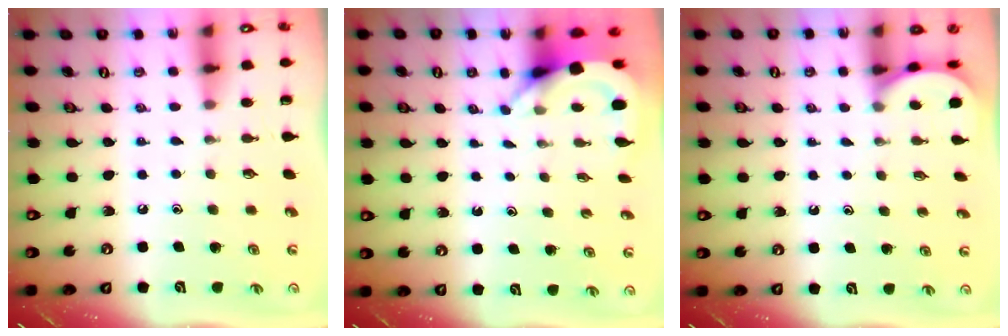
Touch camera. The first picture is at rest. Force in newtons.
{"total": 3.9, "press": 3.9, "slide": 0.3}
{"total": 2.0, "press": 2.0, "slide": 0.2}